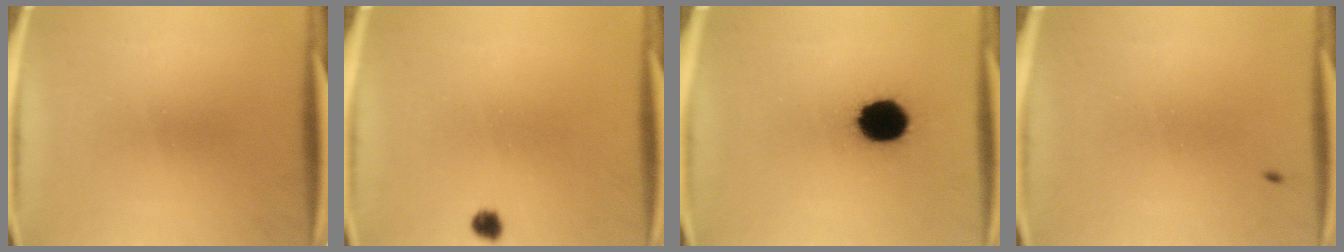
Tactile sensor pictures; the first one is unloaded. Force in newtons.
{"total": 1.8}
{"total": 13.0}
{"total": 0.8}